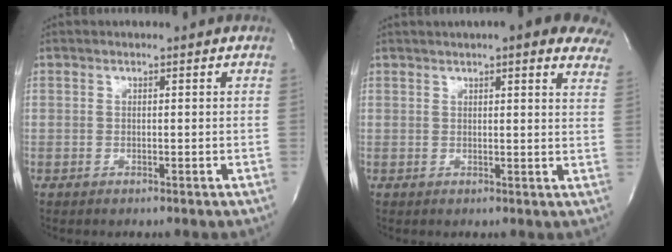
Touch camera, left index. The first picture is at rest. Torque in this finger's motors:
{"motor_torque": [0.32, -0.37, 0.78, 0.13]}